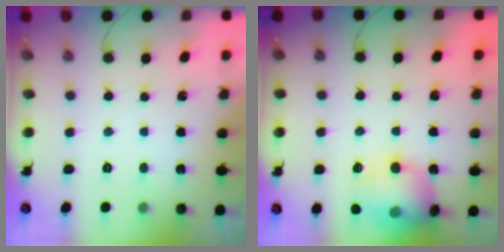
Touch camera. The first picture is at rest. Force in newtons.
{"total": 15.3, "press": 14.6, "slide": 4.3}